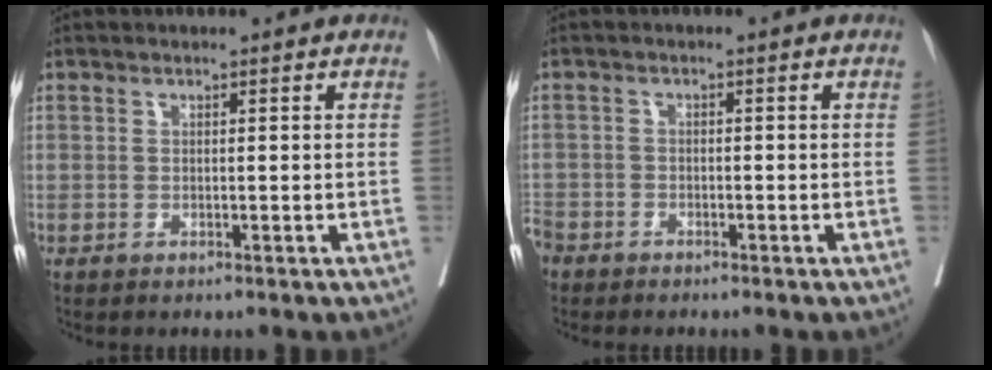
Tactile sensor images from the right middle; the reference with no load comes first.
{"total": 4.1, "force": [-3.4, 2.2, 0.5], "torque": [-0.018, -0.002, -0.071]}